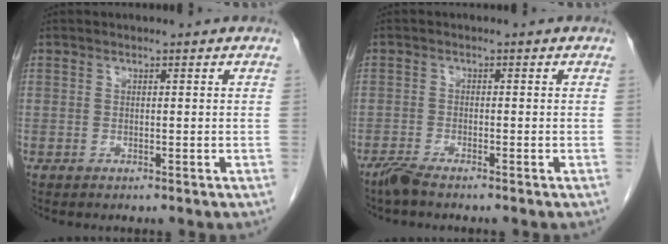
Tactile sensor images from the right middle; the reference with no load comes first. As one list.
[{"total": 2.2, "force": [-1.9, 0.1, 1.1], "torque": [-0.032, -0.006, -0.042]}]